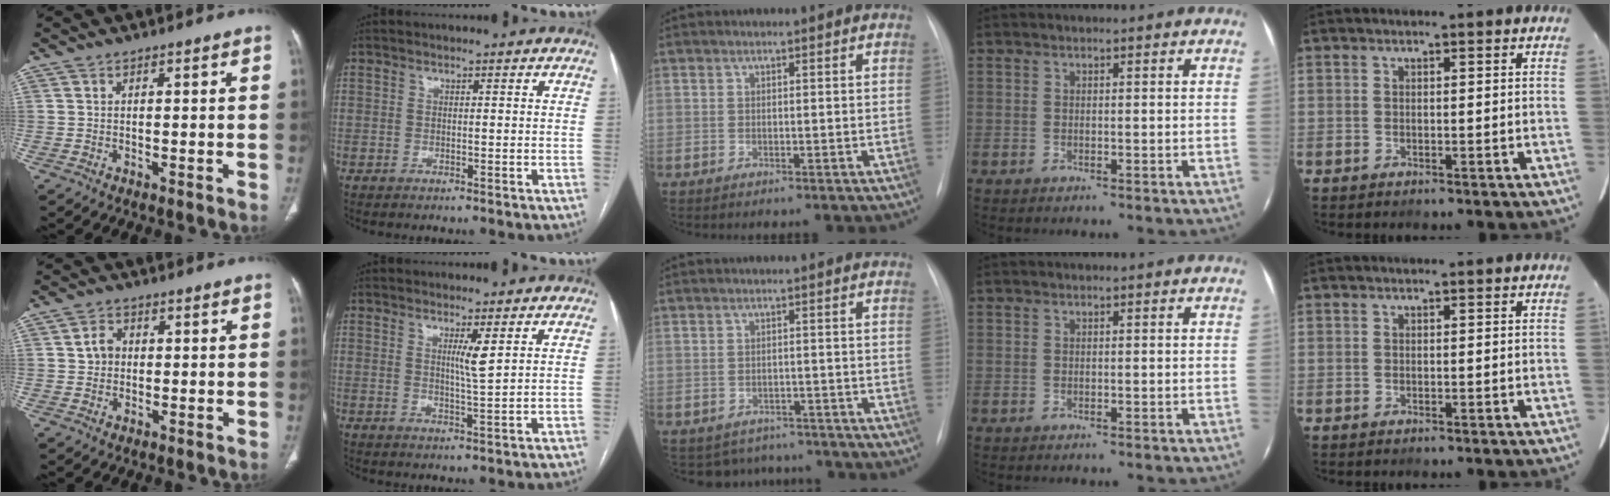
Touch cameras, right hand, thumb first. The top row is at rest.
{"thumb": {"total": 3.3, "force": [0.2, 2.8, 1.7], "torque": [-0.019, 0.008, 0.000]}, "index": {"total": 2.7, "force": [1.2, -0.7, 2.4], "torque": [-0.044, -0.013, 0.024]}, "middle": {"total": 5.9, "force": [-5.2, 2.8, -0.3], "torque": [0.011, 0.019, -0.062]}}